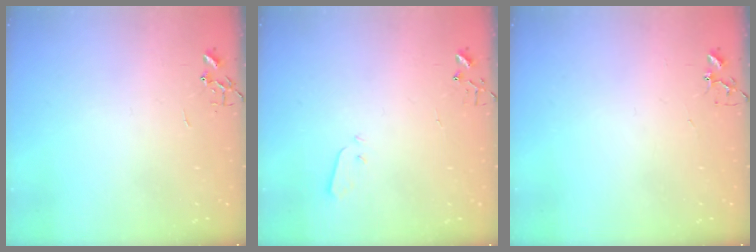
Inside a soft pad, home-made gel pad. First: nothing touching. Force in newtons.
{"total": 2.9, "press": 2.9, "slide": 0.1}
{"total": 4.2, "press": 4.2, "slide": 0.6}